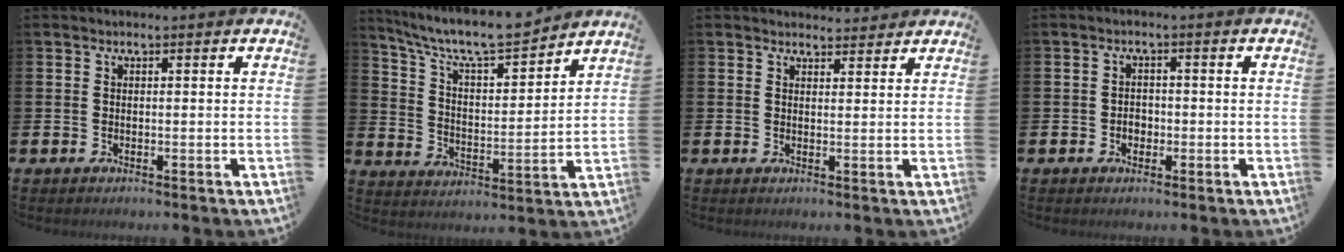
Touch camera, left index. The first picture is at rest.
{"total": 8.6, "force": [8.0, 1.3, 2.9], "torque": [-0.088, -0.060, 0.138]}
{"total": 2.4, "force": [2.3, 0.4, -0.2], "torque": [0.007, -0.015, 0.040]}
{"total": 1.9, "force": [-0.6, 1.5, 0.9], "torque": [-0.007, 0.000, -0.016]}